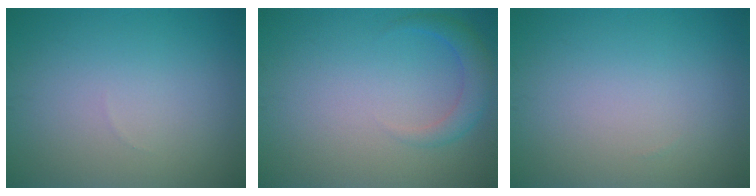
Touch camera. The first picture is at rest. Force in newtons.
{"total": 2.3, "press": 2.3, "slide": 0.2}
{"total": 0.0}